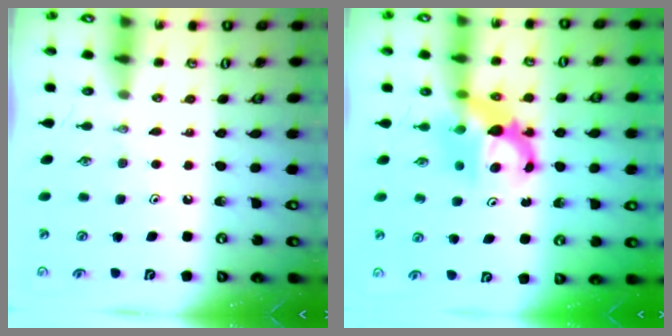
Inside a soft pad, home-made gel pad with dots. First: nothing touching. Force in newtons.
{"total": 6.9, "press": 6.9, "slide": 0.4}